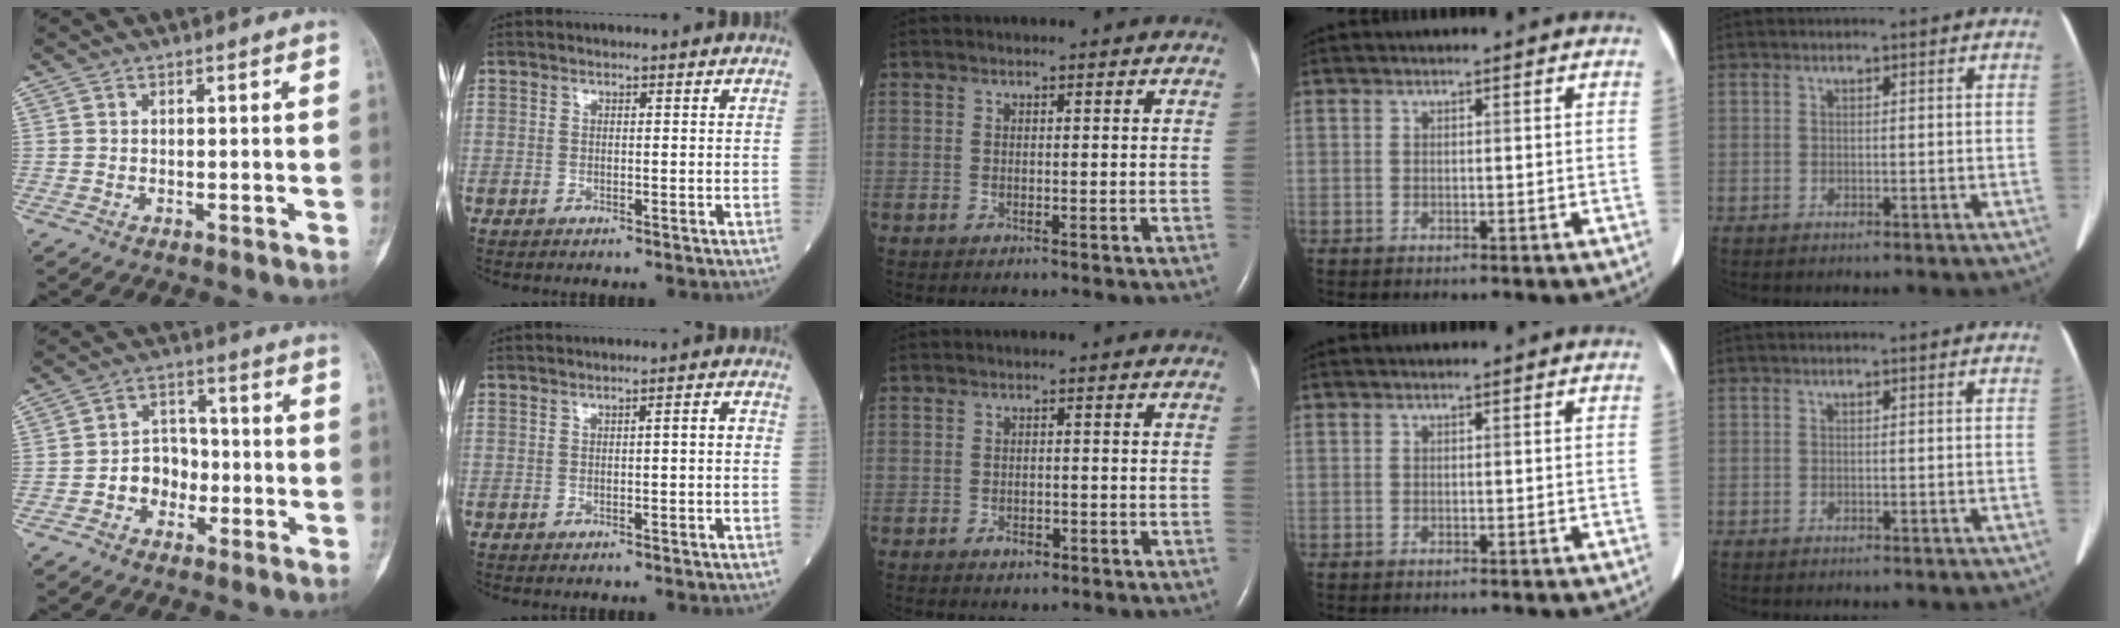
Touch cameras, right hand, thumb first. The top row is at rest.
{"thumb": {"total": 6.9, "force": [-2.3, 5.7, 3.2], "torque": [-0.013, 0.036, -0.047]}, "index": {"total": 2.6, "force": [-0.1, 0.8, 2.5], "torque": [-0.049, 0.016, 0.002]}, "middle": {"total": 1.6, "force": [-1.0, 0.9, 0.9], "torque": [-0.016, 0.002, -0.013]}}